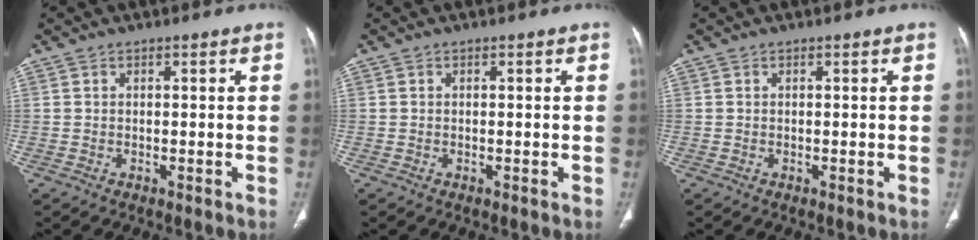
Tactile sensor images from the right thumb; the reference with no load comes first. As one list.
[{"total": 0.0}, {"total": 0.0}]